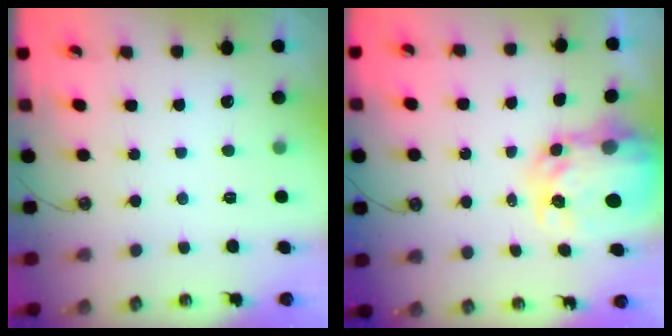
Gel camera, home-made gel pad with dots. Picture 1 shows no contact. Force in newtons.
{"total": 7.8, "press": 7.7, "slide": 0.8}